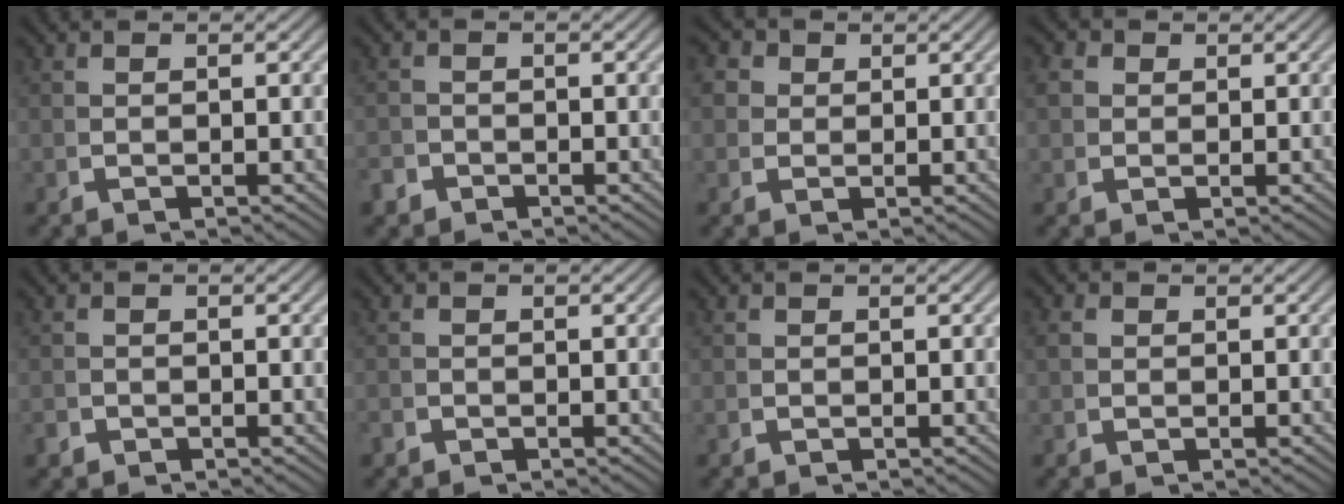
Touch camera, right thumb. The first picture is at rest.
{"total": 1.5, "force": [-1.3, 0.7, -0.2], "torque": [0.005, -0.008, -0.023]}
{"total": 3.9, "force": [1.4, 3.3, 1.5], "torque": [-0.041, -0.005, 0.024]}
{"total": 2.3, "force": [0.9, 1.9, 0.8], "torque": [-0.025, -0.007, 0.021]}
{"total": 0.9, "force": [-0.7, 0.5, -0.1], "torque": [0.002, -0.006, -0.013]}
{"total": 0.6, "force": [-0.6, 0.2, -0.2], "torque": [0.005, -0.005, -0.011]}
{"total": 0.0}
{"total": 1.1, "force": [0.3, 1.0, 0.4], "torque": [-0.014, -0.009, 0.010]}